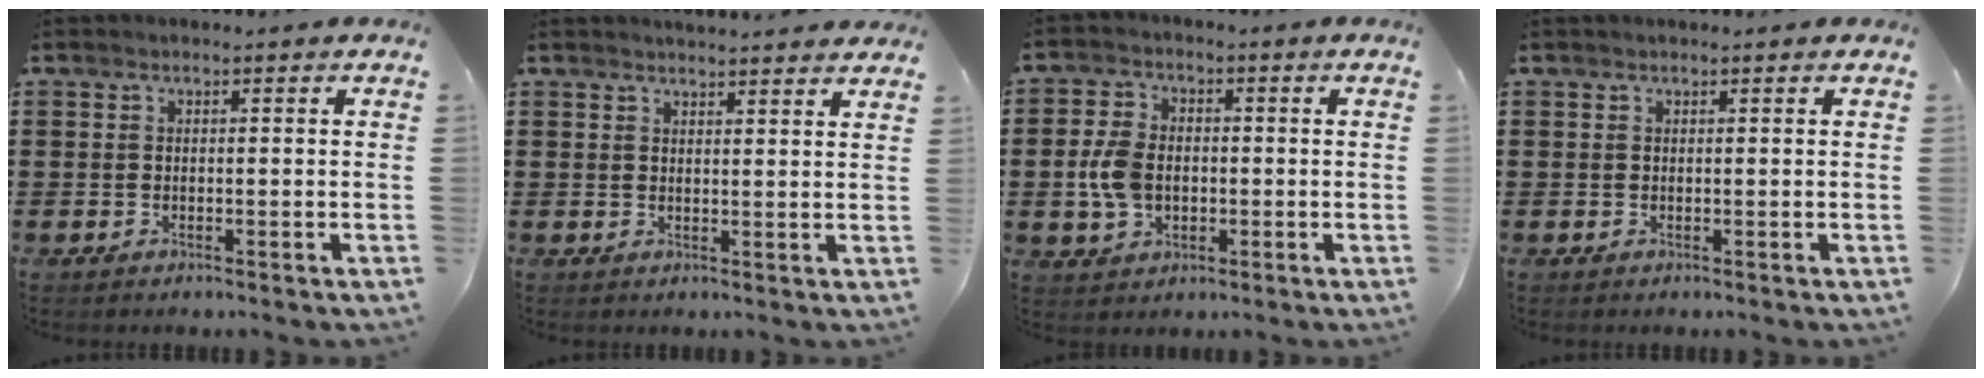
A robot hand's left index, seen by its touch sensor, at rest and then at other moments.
{"total": 2.3, "force": [2.2, -0.3, -0.1], "torque": [-0.004, -0.005, 0.043]}
{"total": 6.5, "force": [-0.7, 4.6, 4.5], "torque": [-0.124, 0.001, -0.021]}
{"total": 0.0}